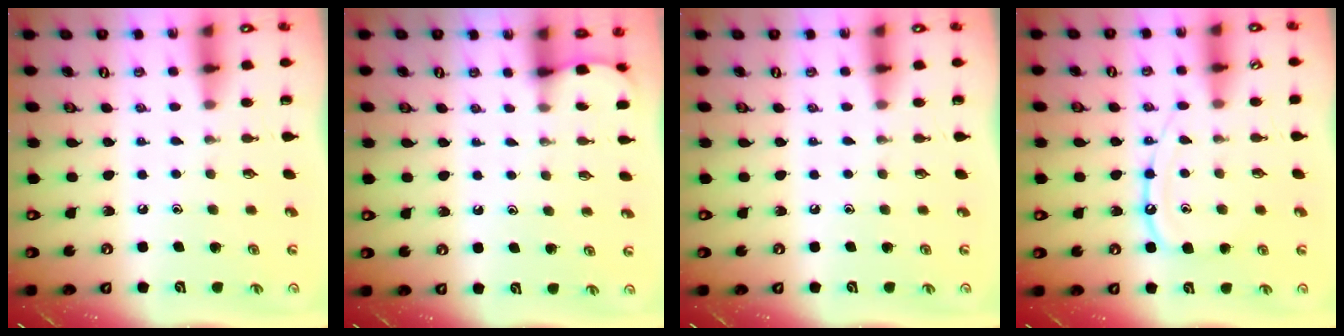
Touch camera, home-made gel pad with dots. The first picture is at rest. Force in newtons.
{"total": 1.7, "press": 1.6, "slide": 0.2}
{"total": 0.0}
{"total": 11.4, "press": 11.4, "slide": 0.9}